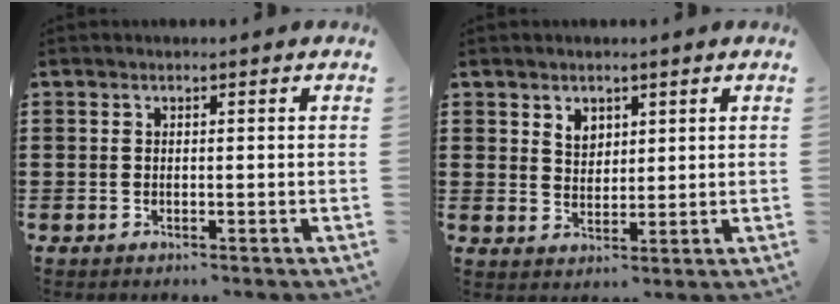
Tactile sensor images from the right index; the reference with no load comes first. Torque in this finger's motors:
{"motor_torque": [0.01, -0.01, 0.03, 0.05]}